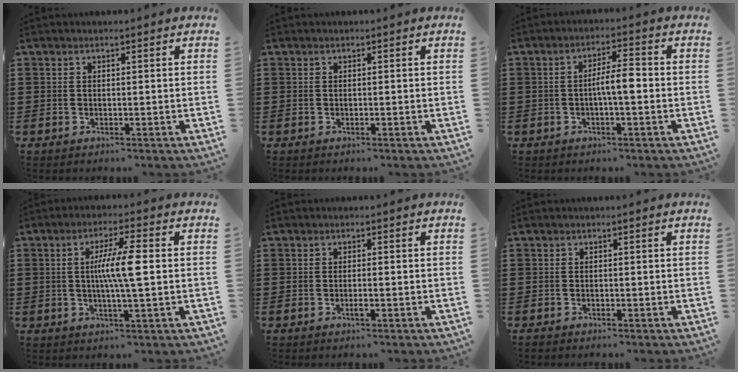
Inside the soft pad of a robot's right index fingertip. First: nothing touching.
{"total": 0.0}
{"total": 4.6, "force": [-0.6, 0.9, 4.4], "torque": [-0.079, 0.006, -0.013]}
{"total": 7.0, "force": [0.3, 0.4, 7.0], "torque": [-0.126, -0.005, 0.000]}
{"total": 1.1, "force": [-0.4, 0.0, 1.0], "torque": [-0.017, -0.005, -0.006]}
{"total": 0.5, "force": [-0.5, 0.1, 0.0], "torque": [-0.001, -0.001, -0.012]}